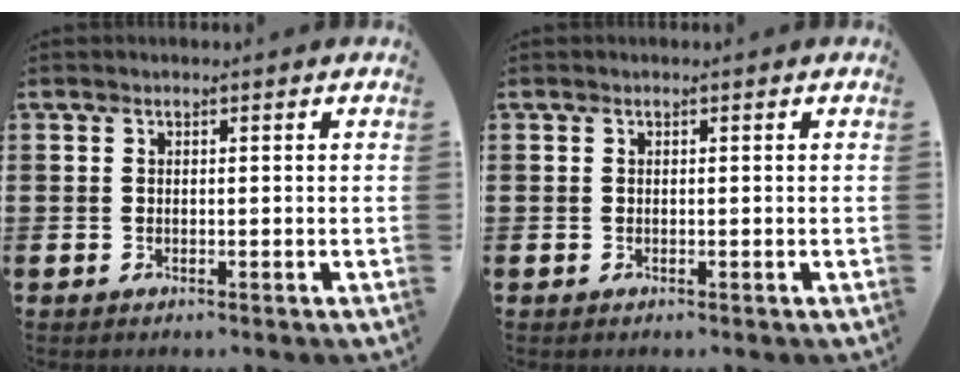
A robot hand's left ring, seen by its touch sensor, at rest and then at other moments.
{"total": 0.0}